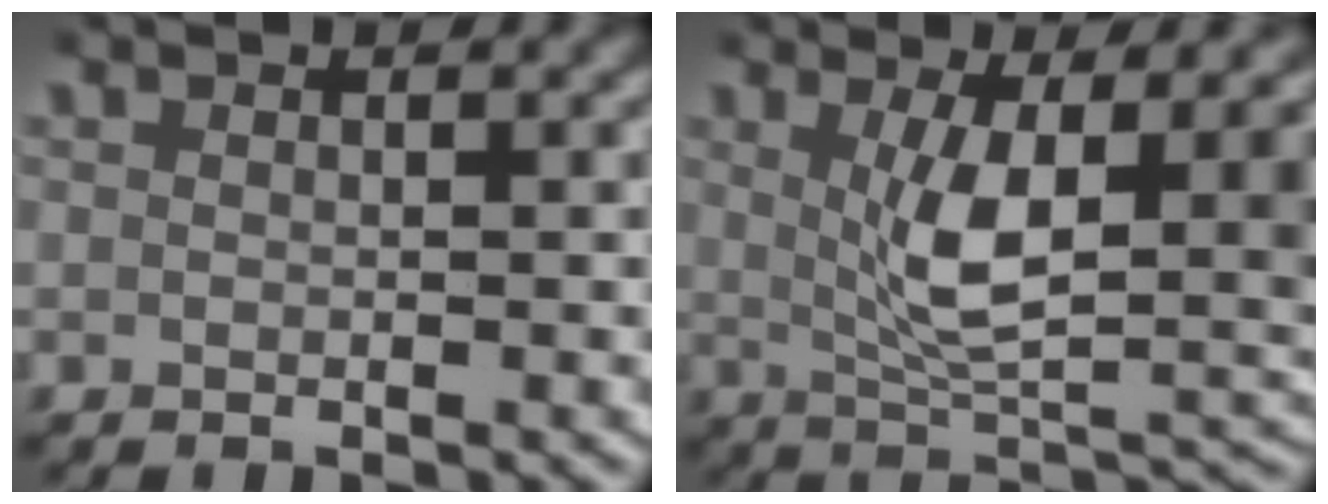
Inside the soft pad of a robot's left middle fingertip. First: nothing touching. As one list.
[{"total": 8.4, "force": [0.7, 3.0, 7.8], "torque": [-0.113, -0.011, 0.016]}]